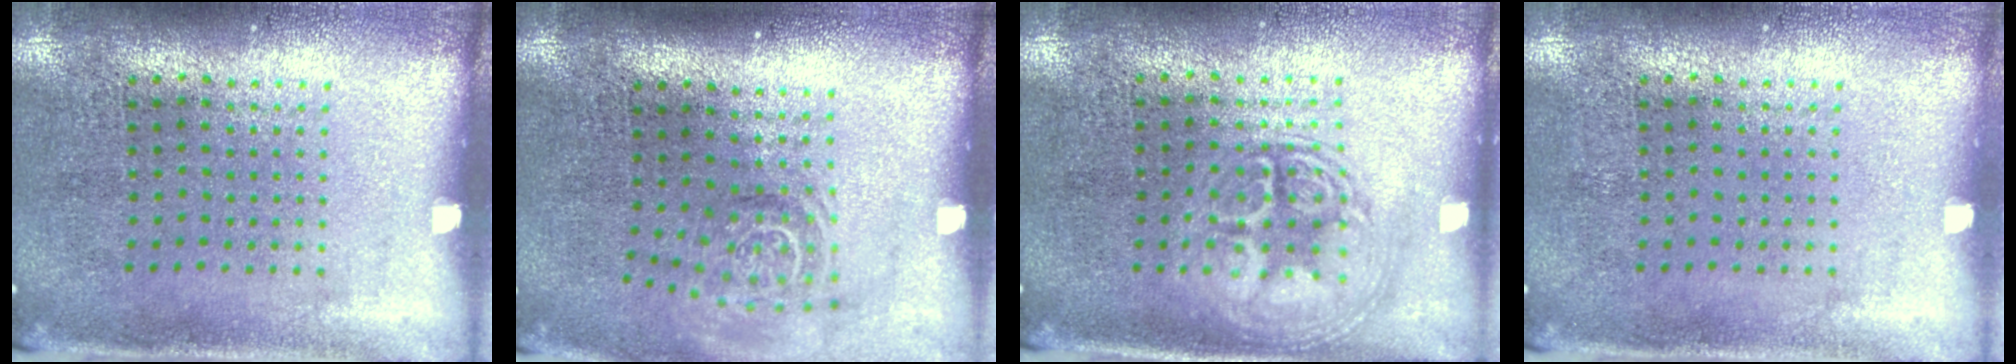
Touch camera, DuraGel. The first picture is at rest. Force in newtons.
{"total": 1.6, "press": 1.1, "slide": 1.1}
{"total": 2.9, "press": 2.8, "slide": 0.4}
{"total": 0.0}